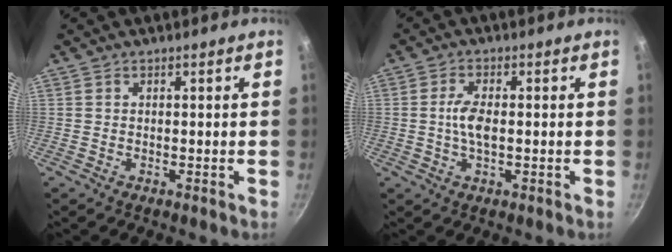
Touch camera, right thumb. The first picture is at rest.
{"total": 4.6, "force": [-0.1, 2.0, 4.2], "torque": [-0.085, 0.005, -0.005]}